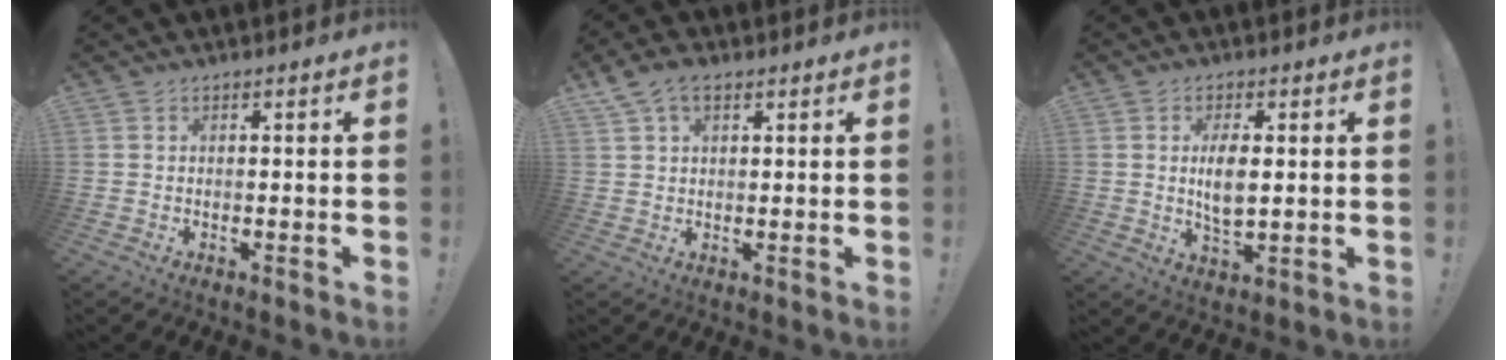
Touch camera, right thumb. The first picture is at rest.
{"total": 5.6, "force": [3.0, 3.3, 3.4], "torque": [-0.065, 0.000, 0.060]}
{"total": 6.4, "force": [0.8, 3.1, 5.5], "torque": [-0.104, -0.006, 0.009]}